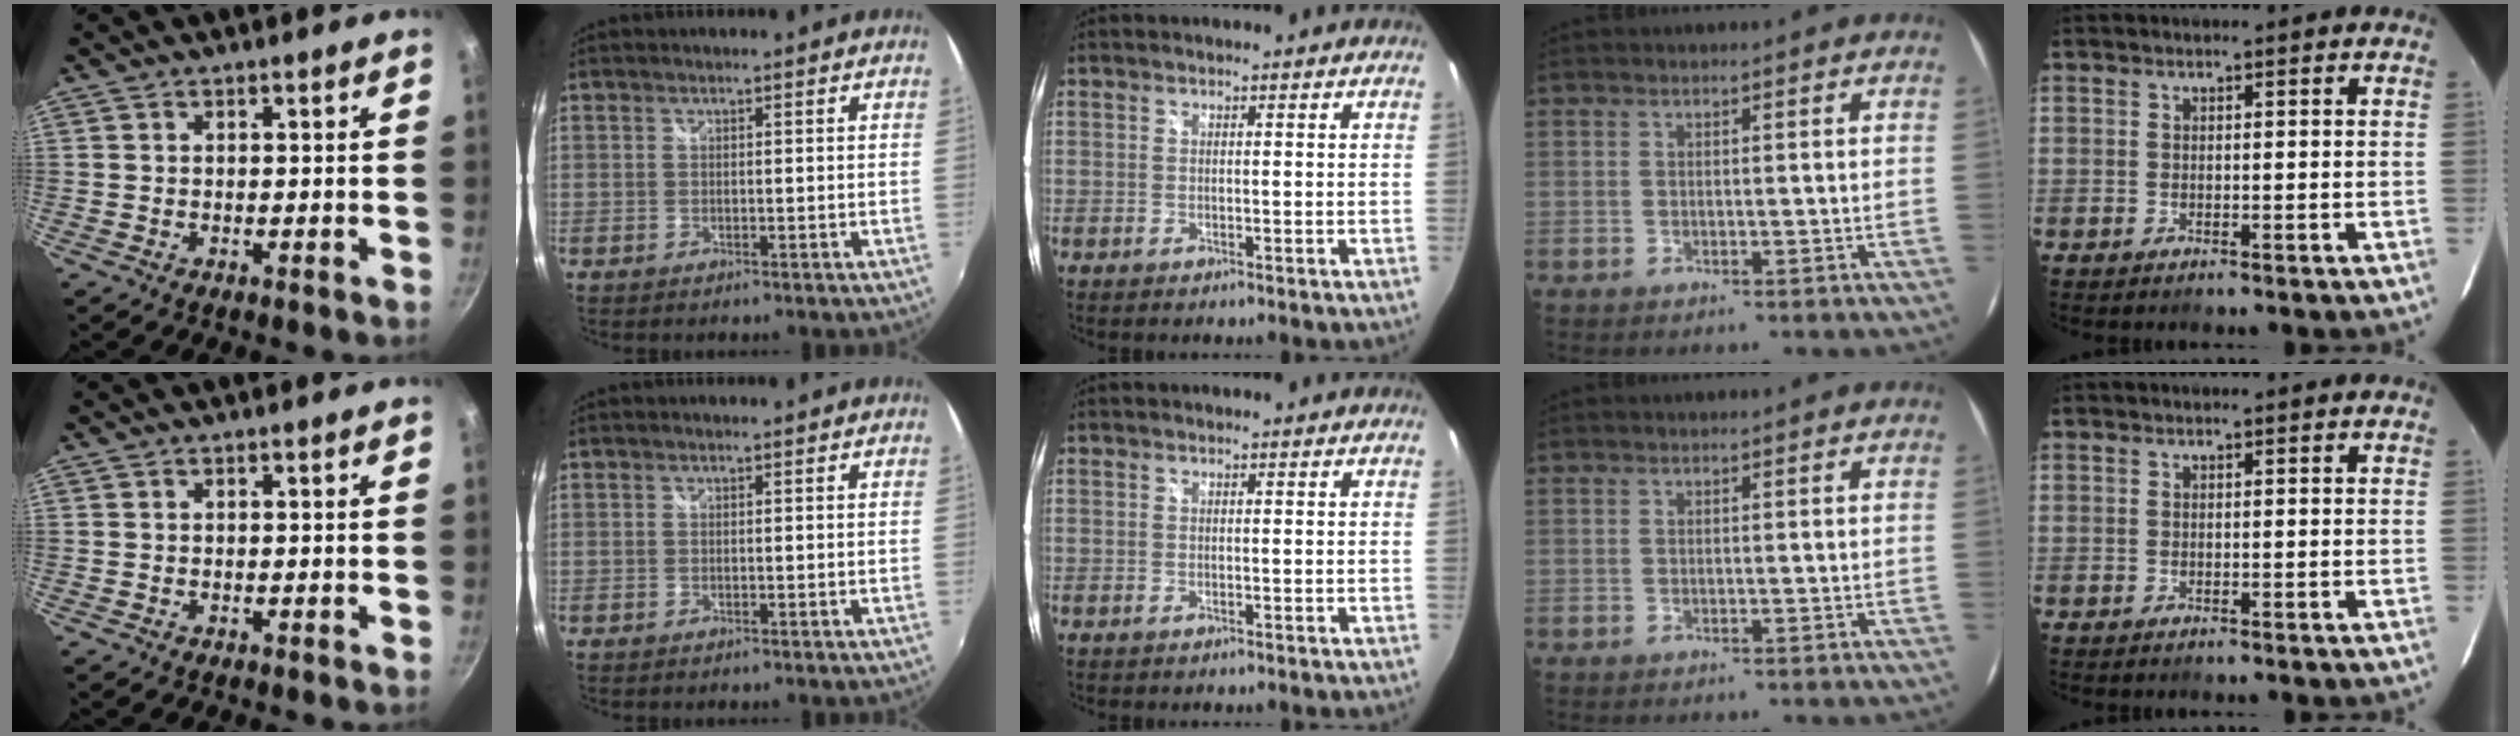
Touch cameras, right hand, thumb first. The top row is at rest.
{}